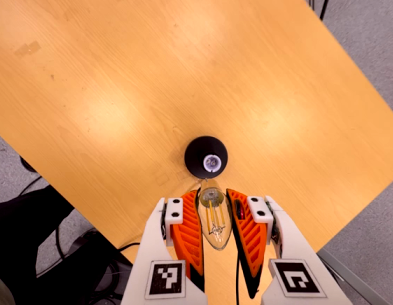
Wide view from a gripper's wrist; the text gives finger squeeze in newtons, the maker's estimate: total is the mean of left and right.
{"total": 21.8, "left": 23.6, "right": 20.0}